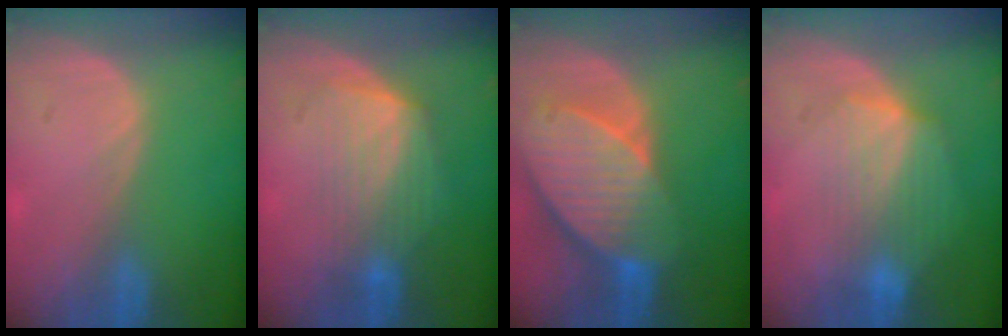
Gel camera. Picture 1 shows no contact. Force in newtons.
{"total": 6.4, "press": 6.3, "slide": 1.2}
{"total": 10.6, "press": 9.4, "slide": 5.0}
{"total": 7.2, "press": 6.7, "slide": 2.6}